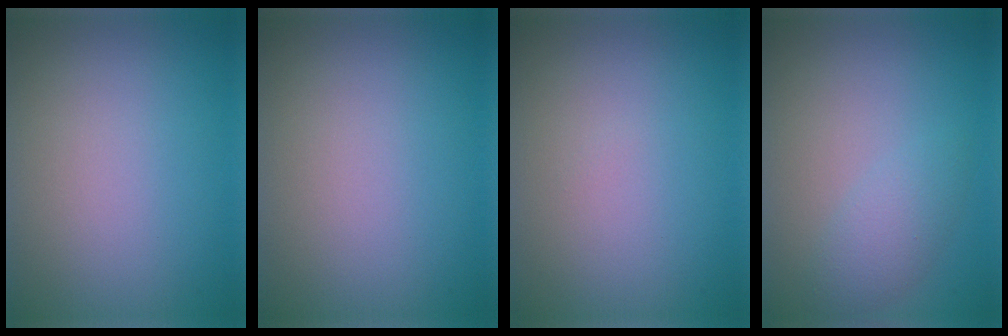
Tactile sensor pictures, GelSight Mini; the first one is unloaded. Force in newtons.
{"total": 0.0}
{"total": 0.0}
{"total": 2.3, "press": 2.3, "slide": 0.1}